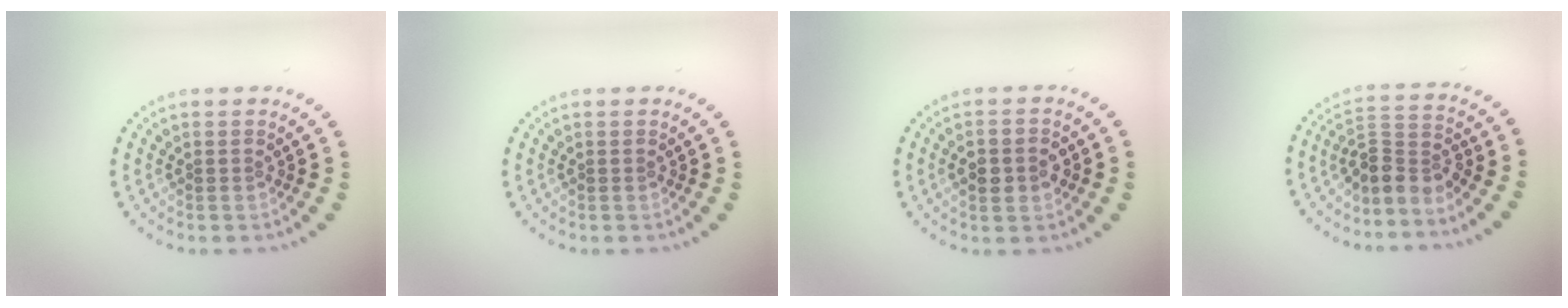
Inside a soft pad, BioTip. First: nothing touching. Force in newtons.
{"total": 0.0}
{"total": 3.4, "press": 3.4, "slide": 0.1}
{"total": 3.3, "press": 2.3, "slide": 2.3}